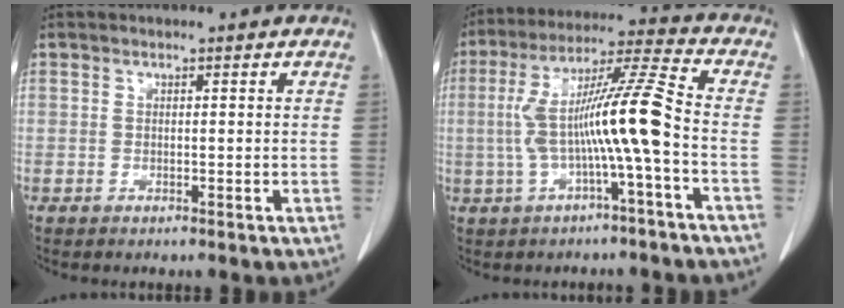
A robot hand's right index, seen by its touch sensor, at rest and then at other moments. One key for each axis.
{"total": 12.6, "fx": -1.8, "fy": -0.4, "fz": 12.4, "tx": -0.235, "ty": 0.028, "tz": -0.036}